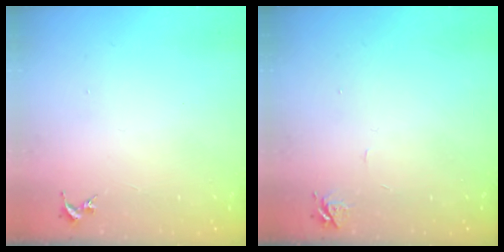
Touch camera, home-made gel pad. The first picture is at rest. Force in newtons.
{"total": 5.8, "press": 5.8, "slide": 0.7}